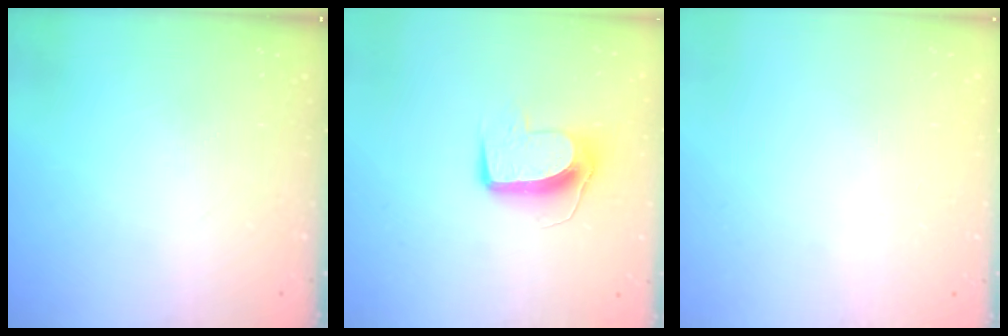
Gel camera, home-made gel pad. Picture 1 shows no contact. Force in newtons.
{"total": 9.7, "press": 9.7, "slide": 0.6}
{"total": 0.0}